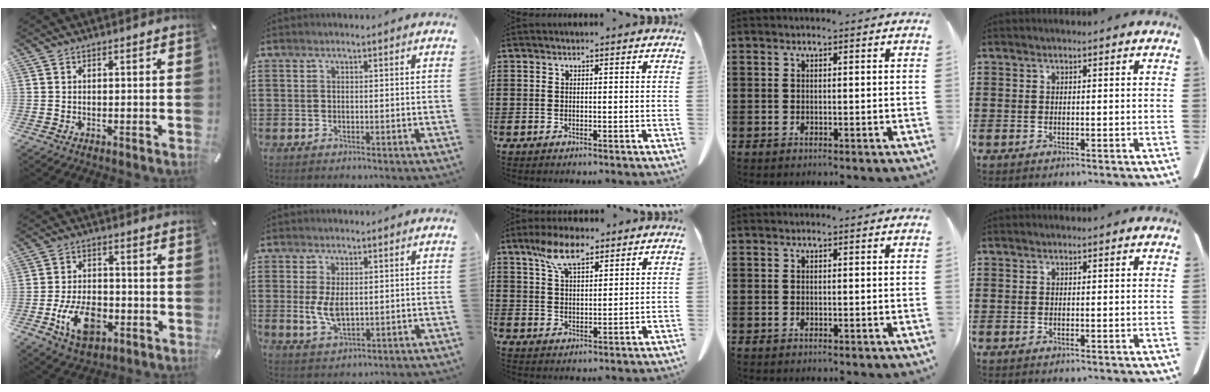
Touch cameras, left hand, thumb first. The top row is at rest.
{"thumb": {"total": 11.8, "force": [-4.3, 7.3, 8.2], "torque": [-0.162, 0.009, -0.074]}, "index": {"total": 4.7, "force": [0.1, 2.4, 4.1], "torque": [-0.092, 0.001, -0.002]}, "middle": {"total": 7.6, "force": [5.1, 2.9, 4.9], "torque": [-0.110, 0.001, 0.093]}}